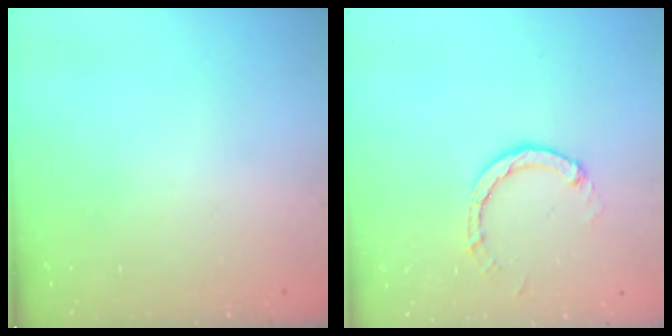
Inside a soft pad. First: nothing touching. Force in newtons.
{"total": 3.2, "press": 3.2, "slide": 0.2}